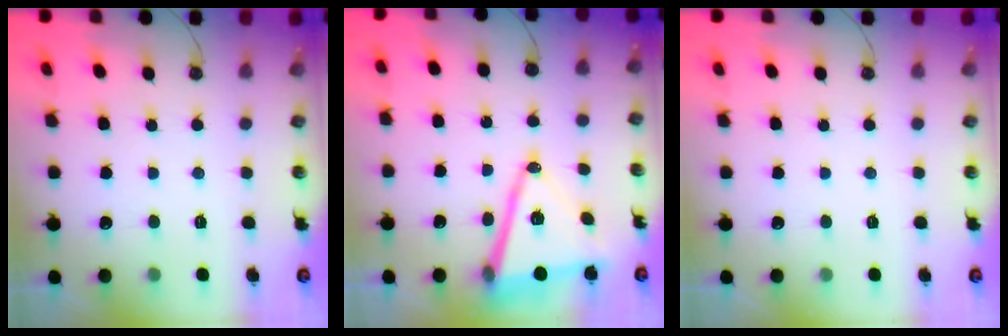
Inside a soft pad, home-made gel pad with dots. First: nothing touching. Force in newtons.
{"total": 13.8, "press": 13.2, "slide": 4.0}
{"total": 0.0}